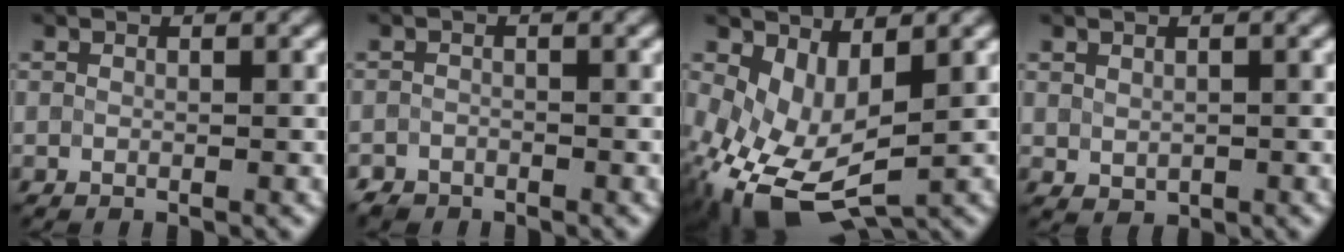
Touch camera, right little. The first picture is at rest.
{"total": 1.6, "force": [-1.3, 0.9, 0.1], "torque": [-0.003, -0.001, -0.022]}
{"total": 7.5, "force": [-0.6, 4.6, 5.8], "torque": [-0.135, -0.024, 0.003]}
{"total": 1.0, "force": [0.4, 0.8, 0.5], "torque": [-0.011, -0.004, 0.016]}